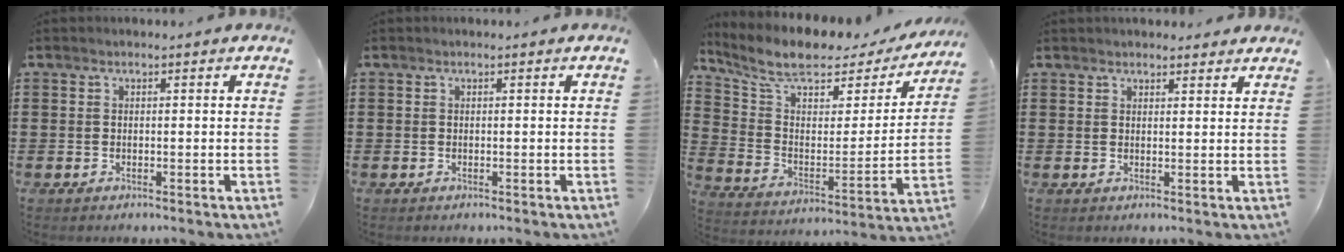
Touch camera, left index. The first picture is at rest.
{"total": 0.0}
{"total": 8.4, "force": [6.9, 2.6, 4.0], "torque": [-0.104, -0.047, 0.115]}
{"total": 1.9, "force": [1.9, 0.4, 0.1], "torque": [-0.007, 0.001, 0.037]}